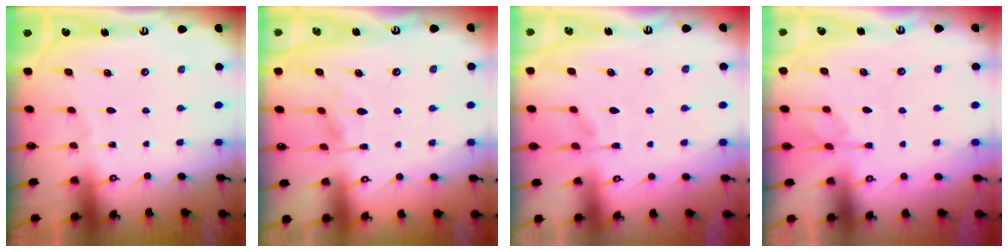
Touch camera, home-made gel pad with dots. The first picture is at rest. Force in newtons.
{"total": 6.0, "press": 6.0, "slide": 0.5}
{"total": 1.3, "press": 0.0, "slide": 1.3}
{"total": 2.3, "press": 1.9, "slide": 1.3}